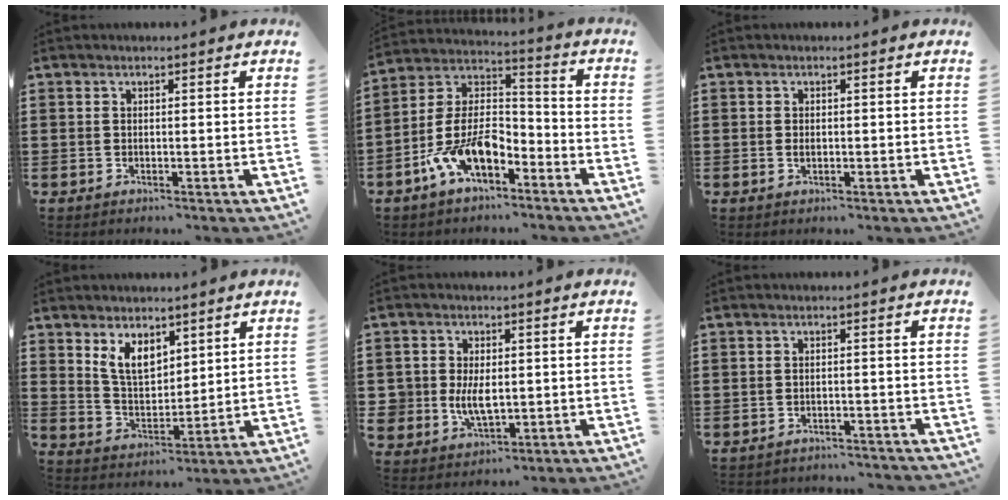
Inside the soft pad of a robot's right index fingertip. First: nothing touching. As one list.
[{"total": 10.7, "force": [-6.1, 5.1, 7.1], "torque": [-0.162, 0.004, -0.120]}, {"total": 0.9, "force": [0.0, 0.6, 0.7], "torque": [-0.016, 0.002, -0.001]}, {"total": 6.4, "force": [3.9, 3.6, 3.6], "torque": [-0.086, 0.001, 0.073]}, {"total": 5.0, "force": [-0.3, 3.8, 3.3], "torque": [-0.067, 0.003, -0.008]}, {"total": 1.9, "force": [-1.9, 0.2, 0.0], "torque": [-0.008, 0.000, -0.040]}]